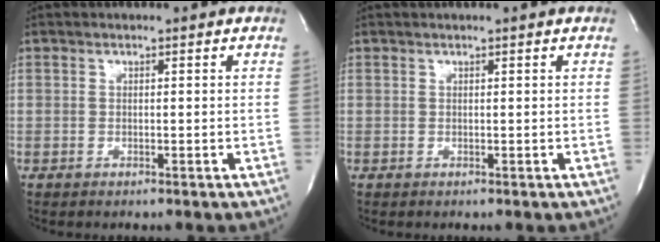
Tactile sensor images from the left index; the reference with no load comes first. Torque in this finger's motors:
{"motor_torque": [0.09, -0.29, 0.11, 0.00]}